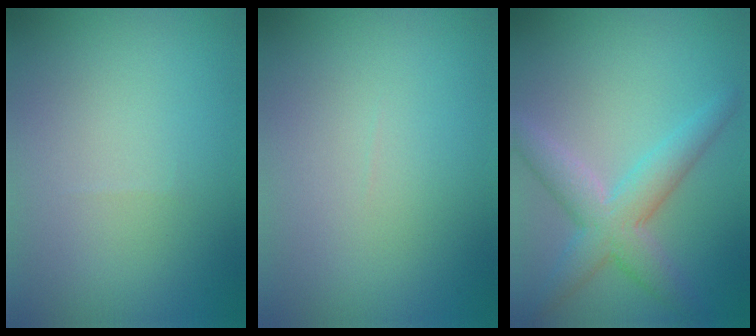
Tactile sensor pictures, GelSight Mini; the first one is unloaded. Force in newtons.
{"total": 0.0}
{"total": 5.0, "press": 5.0, "slide": 0.2}